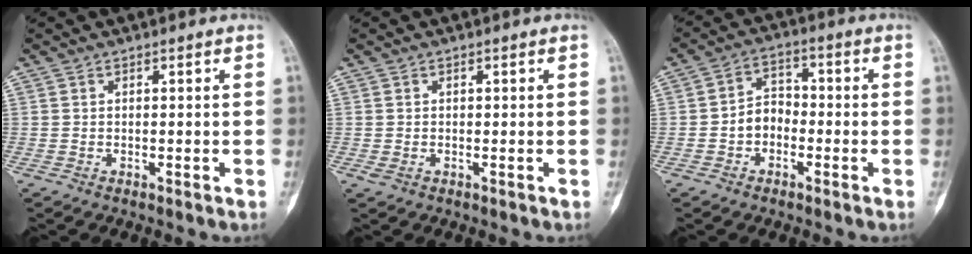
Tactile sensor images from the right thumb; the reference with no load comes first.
{"total": 1.3, "force": [0.0, 0.9, 1.0], "torque": [-0.028, 0.005, 0.004]}
{"total": 5.6, "force": [-1.5, 4.4, 3.1], "torque": [-0.029, 0.028, -0.038]}